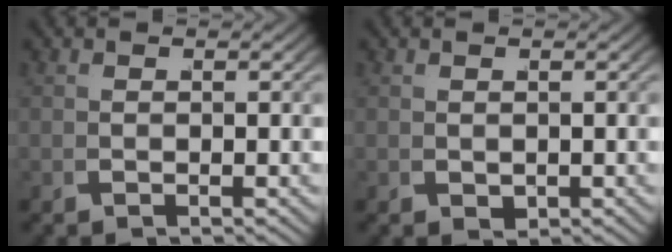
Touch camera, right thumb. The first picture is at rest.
{"total": 1.0, "force": [0.2, 0.8, 0.6], "torque": [-0.011, -0.009, 0.014]}